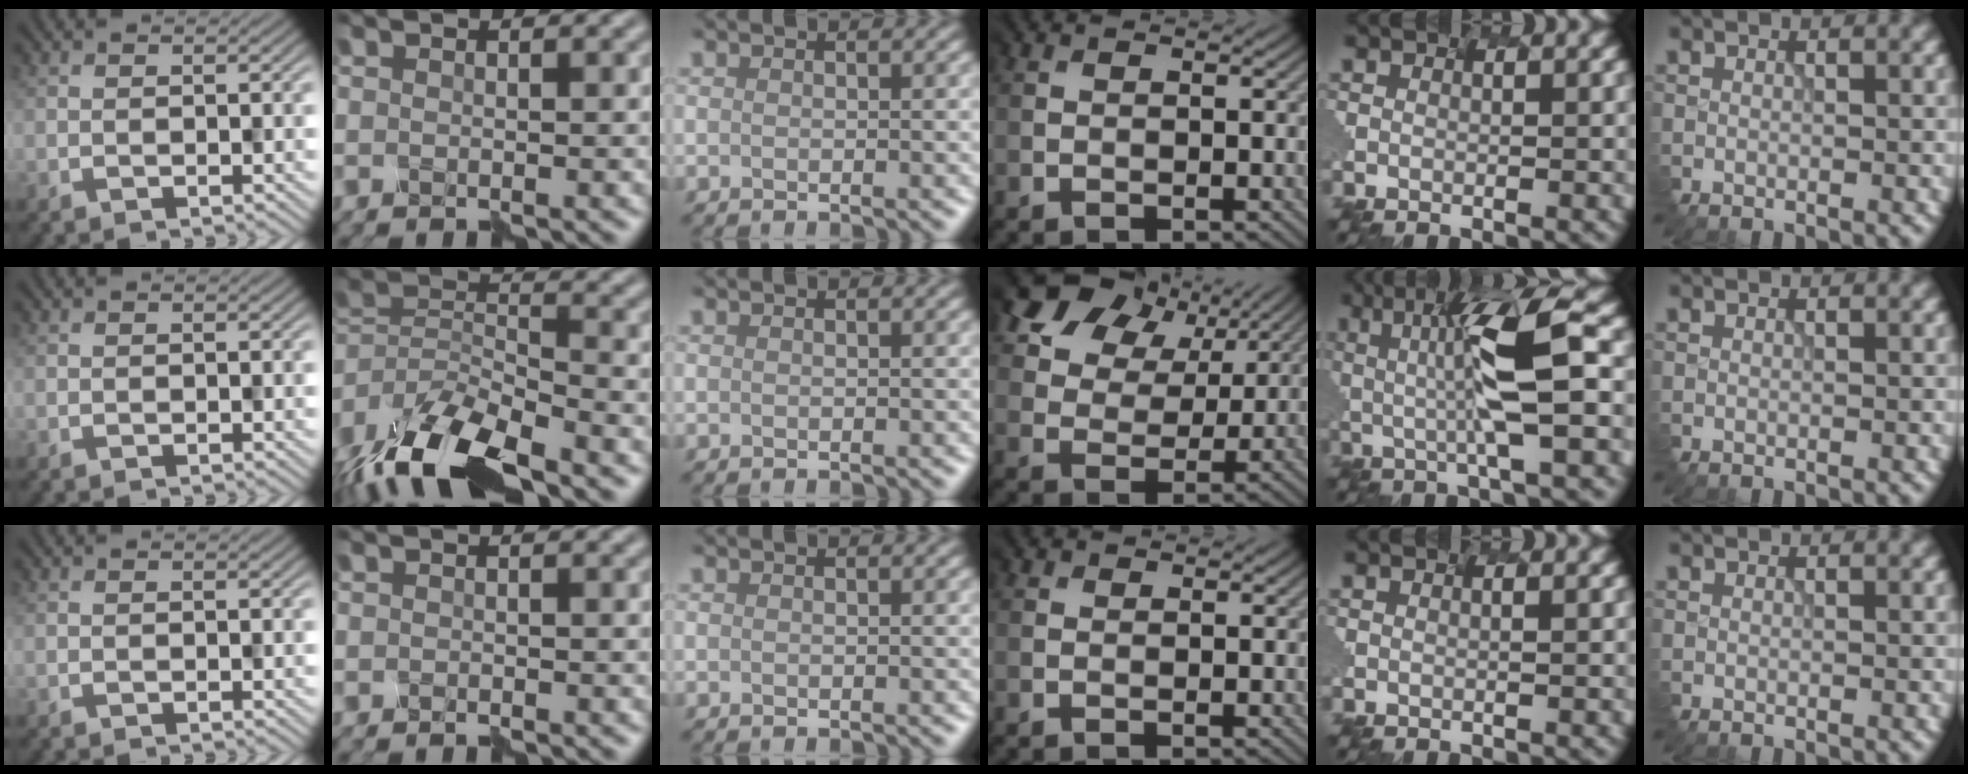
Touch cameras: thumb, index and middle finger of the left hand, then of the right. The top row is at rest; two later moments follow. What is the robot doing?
{"motion": "disassemble", "object": "puzzle pieces"}